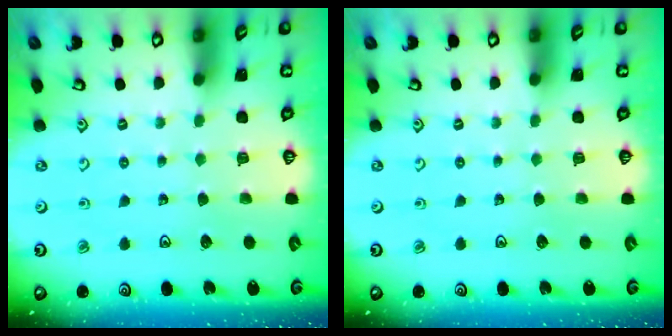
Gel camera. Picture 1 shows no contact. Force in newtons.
{"total": 0.0}